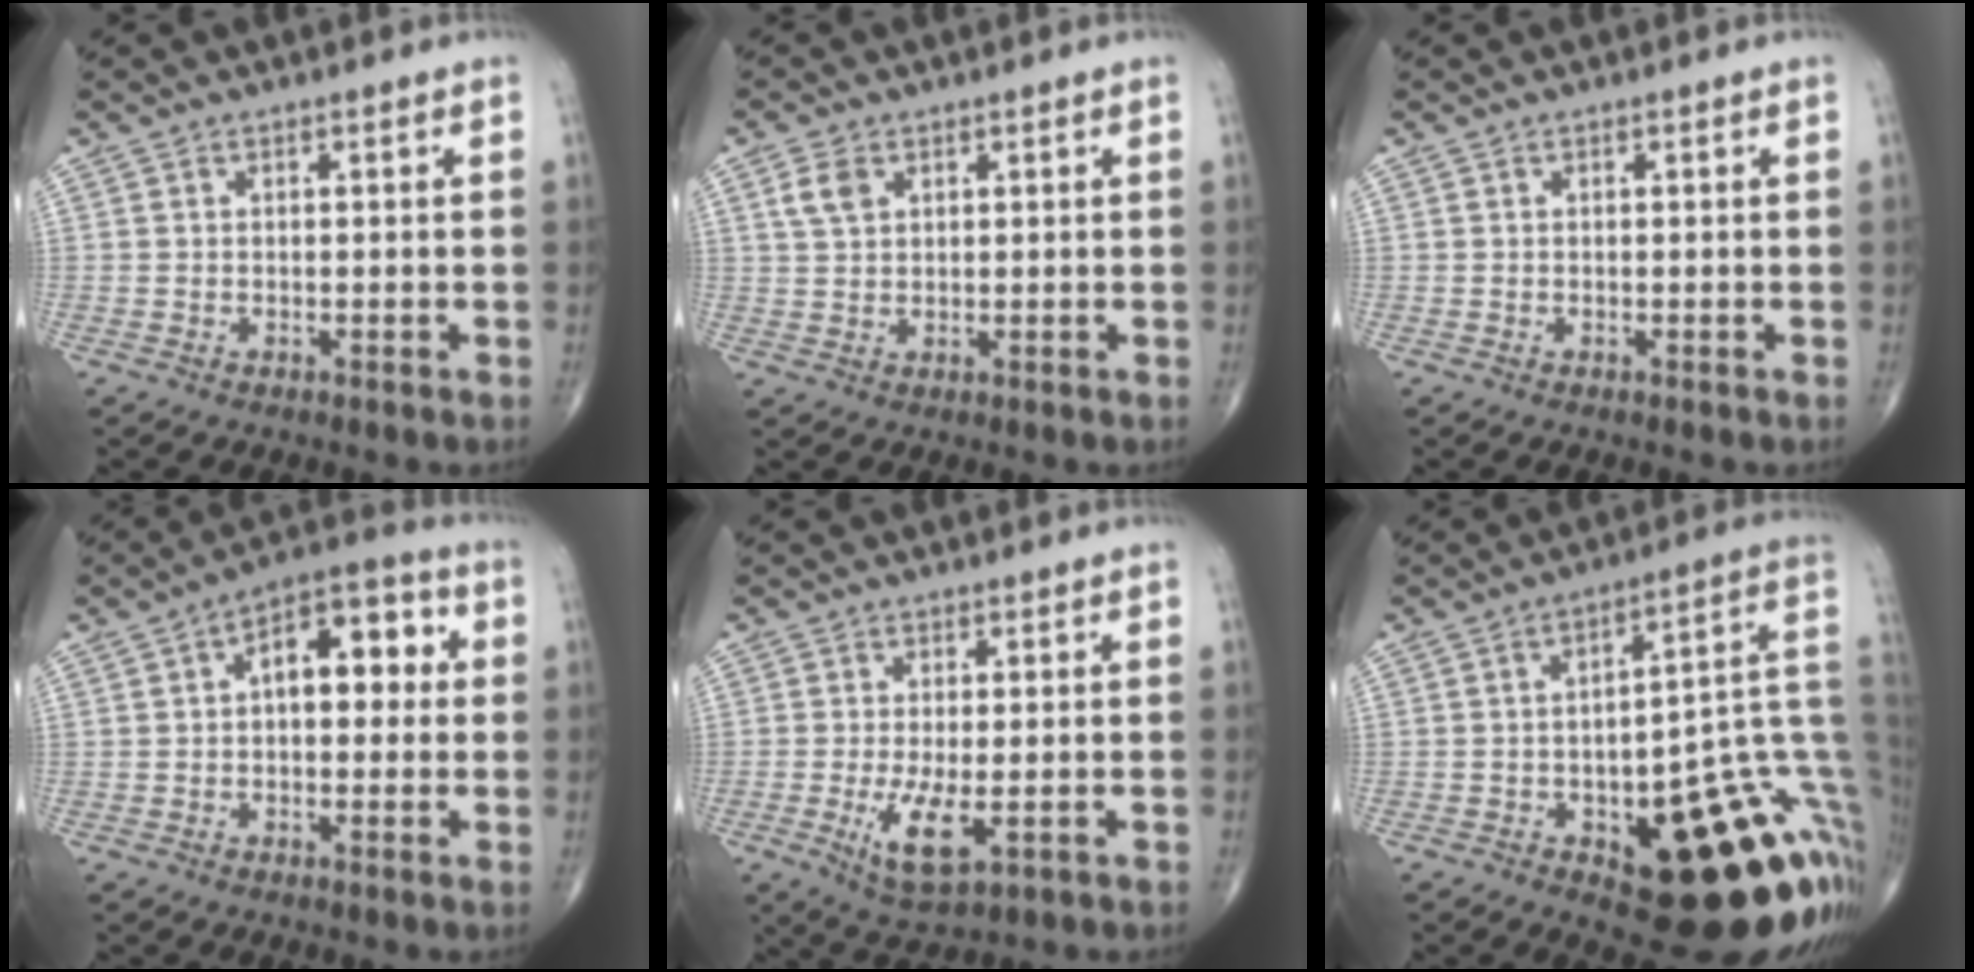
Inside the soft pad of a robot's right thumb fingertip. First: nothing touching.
{"total": 3.7, "force": [1.6, 2.4, 2.2], "torque": [-0.040, 0.000, 0.036]}
{"total": 0.0}
{"total": 10.9, "force": [1.5, 6.0, 9.0], "torque": [-0.098, 0.032, 0.013]}
{"total": 6.9, "force": [-1.7, 2.4, 6.2], "torque": [-0.123, -0.019, -0.022]}
{"total": 25.8, "force": [-6.1, 10.0, 23.1], "torque": [-0.214, 0.035, -0.065]}